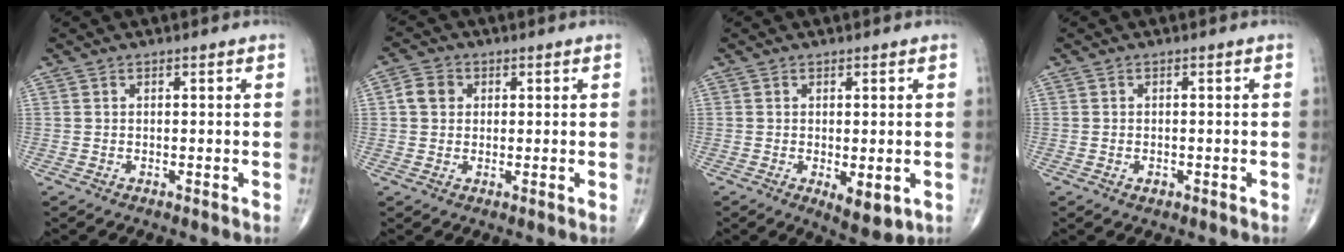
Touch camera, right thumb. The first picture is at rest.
{"total": 4.0, "force": [0.7, 3.5, 1.9], "torque": [-0.025, 0.007, 0.007]}
{"total": 5.1, "force": [-1.2, 2.2, 4.5], "torque": [-0.055, -0.014, -0.008]}
{"total": 1.0, "force": [-0.4, 0.7, 0.6], "torque": [-0.004, 0.002, -0.005]}